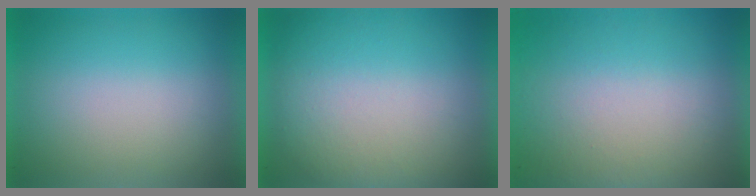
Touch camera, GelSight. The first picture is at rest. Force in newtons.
{"total": 3.0}
{"total": 8.1}